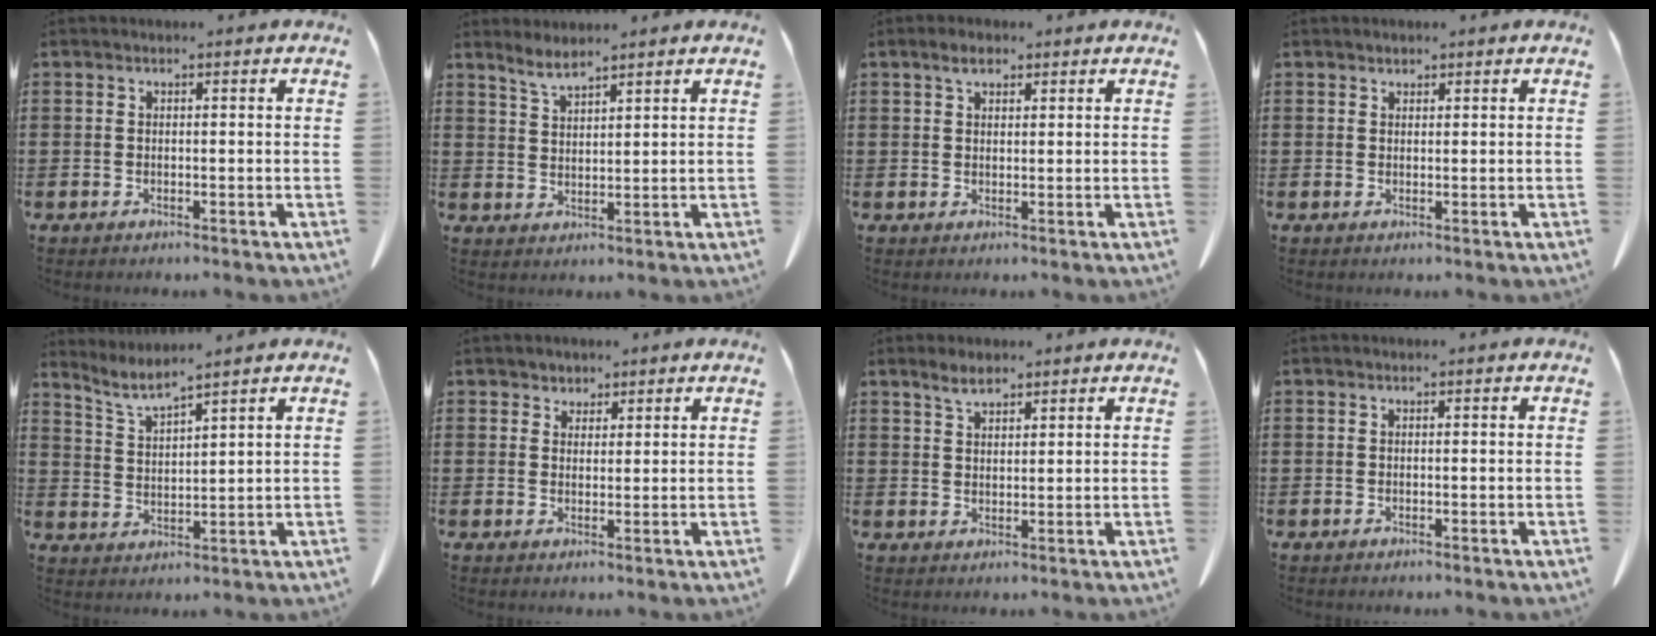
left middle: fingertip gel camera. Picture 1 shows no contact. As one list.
[{"total": 3.2, "force": [2.8, 0.4, 1.6], "torque": [-0.039, -0.005, 0.052]}, {"total": 2.6, "force": [1.8, 1.1, 1.5], "torque": [-0.026, 0.001, 0.033]}, {"total": 0.9, "force": [0.9, 0.4, 0.1], "torque": [-0.004, -0.001, 0.018]}, {"total": 4.2, "force": [3.6, -0.4, 2.1], "torque": [-0.053, -0.018, 0.064]}, {"total": 2.3, "force": [2.0, 1.3, 0.0], "torque": [-0.002, 0.001, 0.037]}, {"total": 3.2, "force": [2.5, 1.1, 1.7], "torque": [-0.032, -0.003, 0.046]}, {"total": 0.0}]